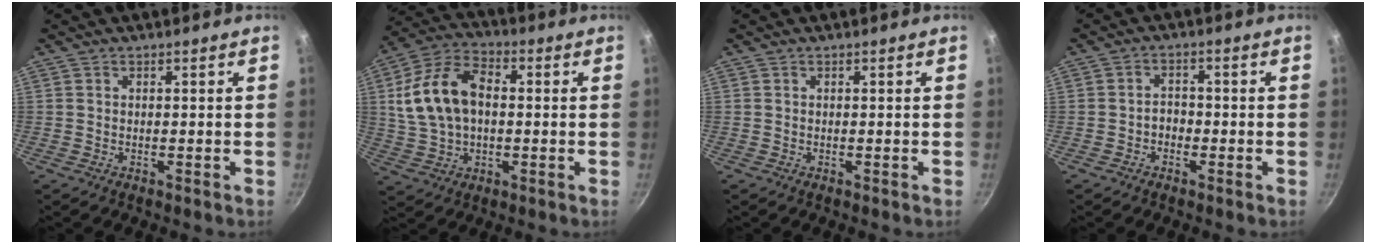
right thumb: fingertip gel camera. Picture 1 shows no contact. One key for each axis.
{"total": 15.4, "fx": 1.6, "fy": 9.9, "fz": 11.6, "tx": -0.209, "ty": 0.027, "tz": 0.022}
{"total": 0.0}
{"total": 2.4, "fx": -1.0, "fy": 1.8, "fz": 1.3, "tx": -0.004, "ty": 0.016, "tz": -0.020}